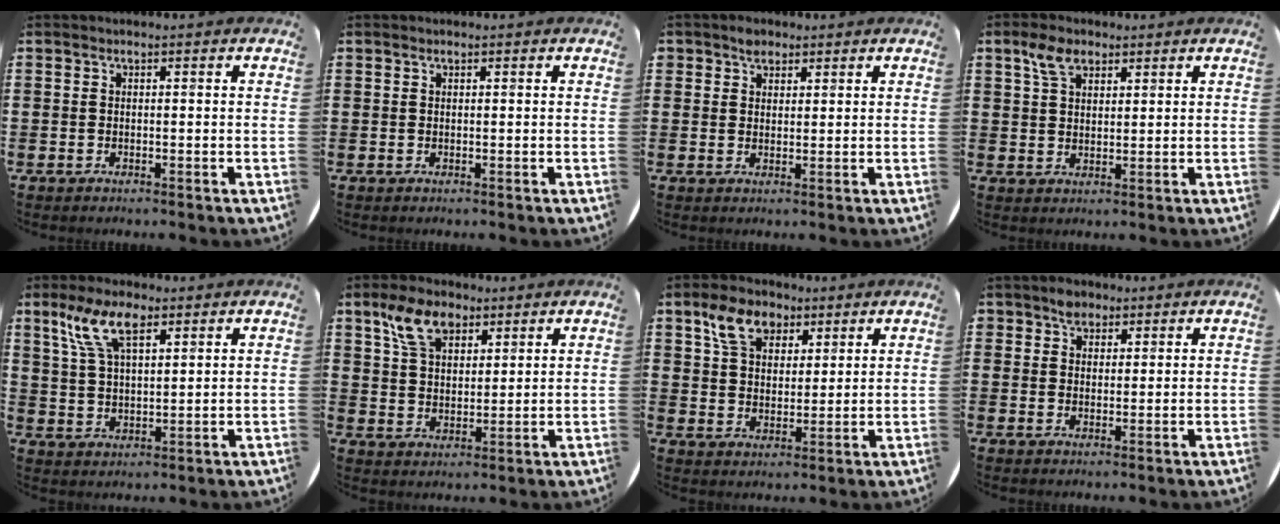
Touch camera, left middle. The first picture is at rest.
{"total": 0.0}
{"total": 2.2, "force": [1.8, 1.2, 0.3], "torque": [0.002, 0.000, 0.033]}
{"total": 4.2, "force": [2.8, 2.3, 2.2], "torque": [-0.043, 0.005, 0.050]}
{"total": 7.6, "force": [4.7, 3.0, 5.1], "torque": [-0.107, 0.002, 0.082]}
{"total": 7.2, "force": [4.7, 4.0, 3.7], "torque": [-0.081, 0.004, 0.088]}
{"total": 6.9, "force": [4.6, 4.3, 2.9], "torque": [-0.061, 0.004, 0.083]}
{"total": 2.8, "force": [2.2, 1.7, 0.4], "torque": [-0.004, 0.000, 0.043]}